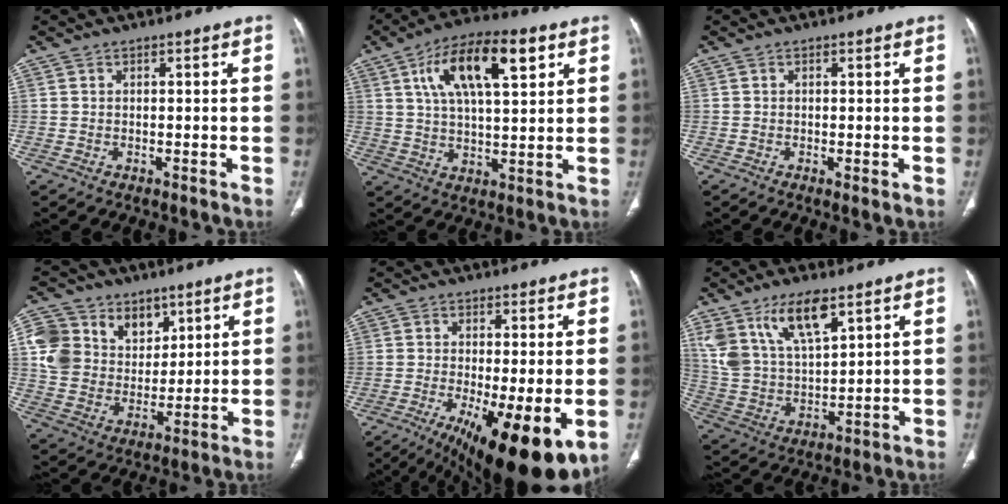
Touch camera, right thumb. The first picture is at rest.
{"total": 16.1, "force": [6.5, 6.3, 13.3], "torque": [-0.212, -0.002, 0.107]}
{"total": 1.1, "force": [-0.2, 0.2, 1.1], "torque": [-0.022, -0.006, -0.003]}
{"total": 14.6, "force": [6.4, 11.8, 5.9], "torque": [-0.075, -0.010, 0.126]}
{"total": 16.5, "force": [-5.9, 4.4, 14.8], "torque": [-0.204, -0.028, -0.078]}
{"total": 13.6, "force": [8.1, 5.7, 9.3], "torque": [-0.164, -0.028, 0.165]}